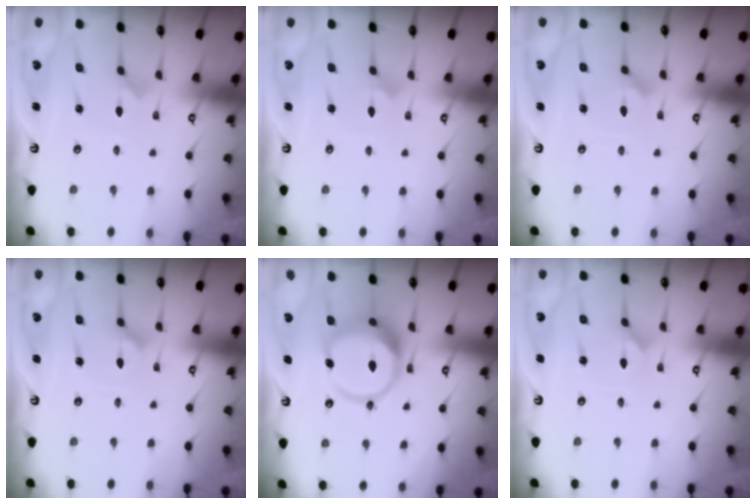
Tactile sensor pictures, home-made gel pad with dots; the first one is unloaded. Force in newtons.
{"total": 1.5, "press": 1.5, "slide": 0.1}
{"total": 2.8, "press": 2.8, "slide": 0.4}
{"total": 5.7, "press": 5.7, "slide": 0.6}
{"total": 14.0, "press": 13.9, "slide": 1.6}
{"total": 1.5, "press": 1.5, "slide": 0.1}